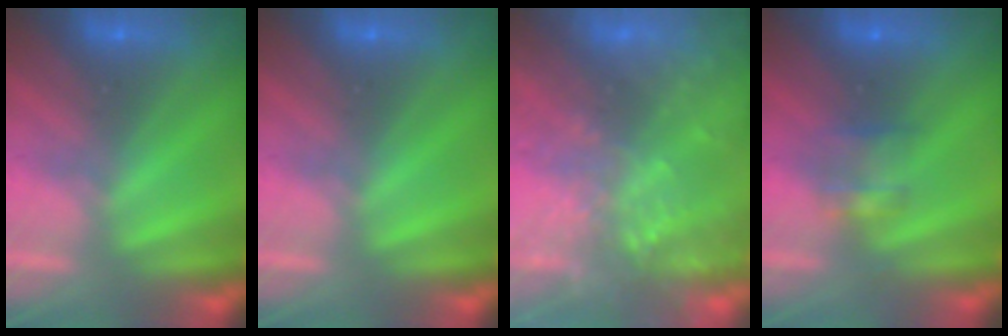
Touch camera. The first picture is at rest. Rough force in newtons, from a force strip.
{"total": 0.0}
{"total": 8.3}
{"total": 2.8}